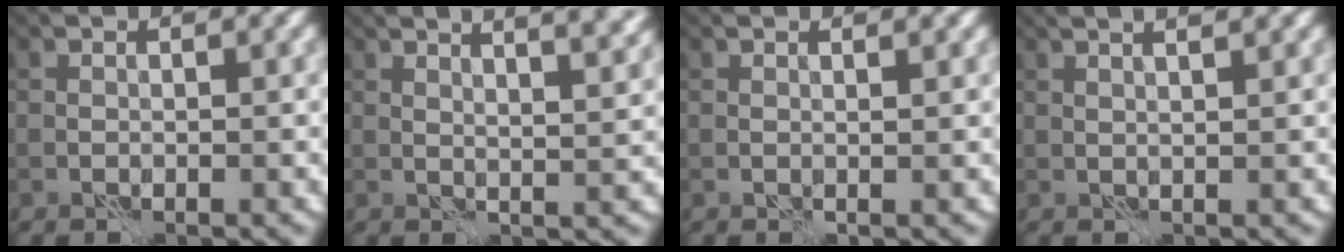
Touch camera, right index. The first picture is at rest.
{"total": 9.7, "force": [6.4, 3.2, 6.5], "torque": [-0.046, 0.045, 0.053]}
{"total": 0.6, "force": [0.4, -0.1, 0.4], "torque": [-0.011, 0.000, 0.008]}
{"total": 4.8, "force": [3.0, 1.7, 3.3], "torque": [-0.031, 0.037, 0.014]}